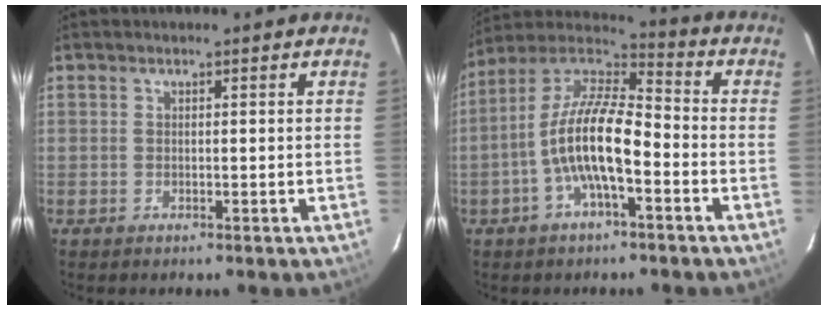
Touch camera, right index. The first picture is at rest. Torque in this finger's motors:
{"motor_torque": [1.77, -0.37, 1.05, 0.21]}